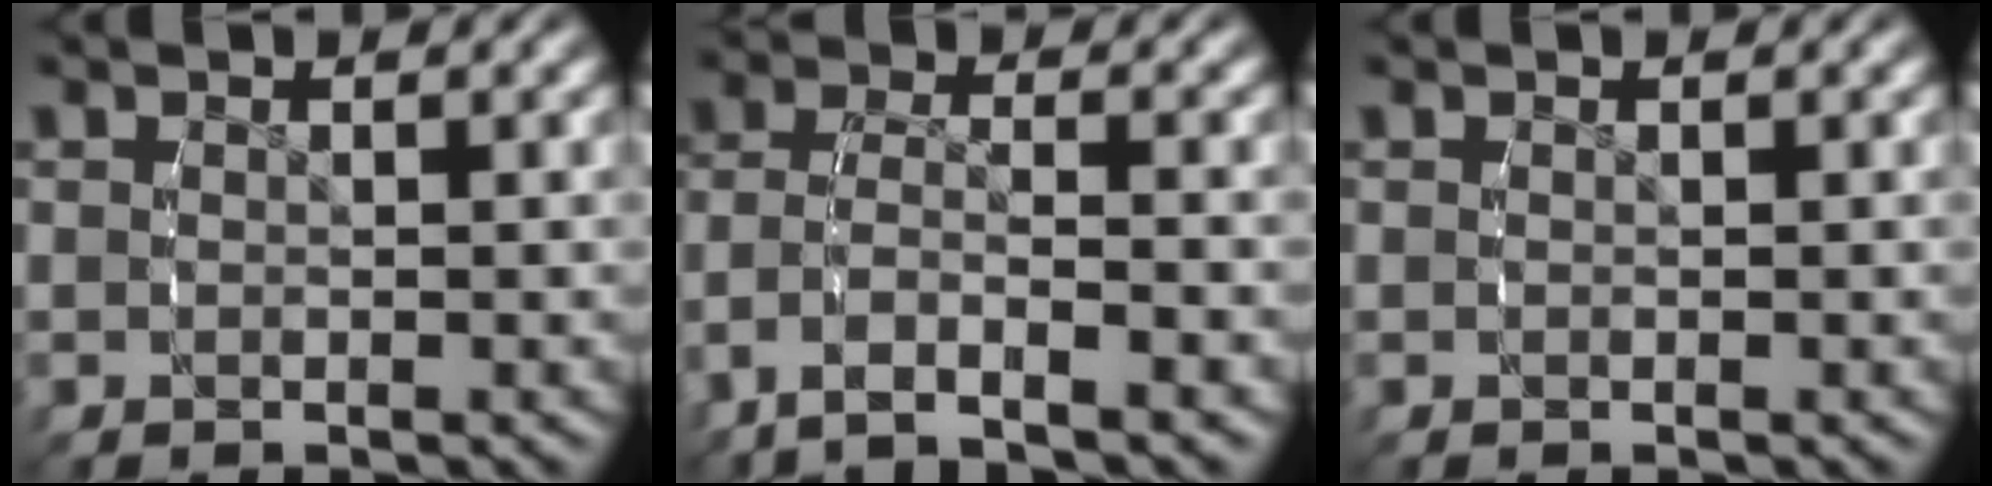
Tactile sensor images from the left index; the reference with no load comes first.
{"total": 3.8, "force": [-2.1, 2.0, 2.5], "torque": [-0.066, -0.026, -0.026]}
{"total": 0.0}